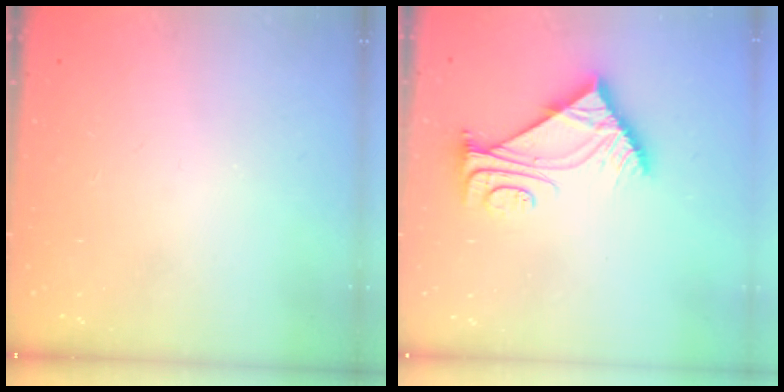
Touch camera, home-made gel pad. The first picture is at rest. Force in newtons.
{"total": 7.8, "press": 7.7, "slide": 1.0}